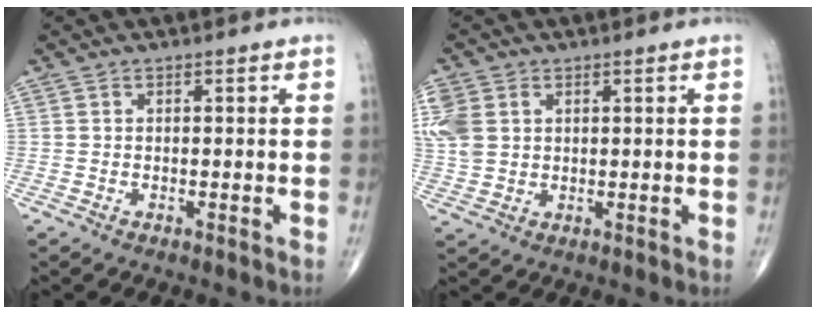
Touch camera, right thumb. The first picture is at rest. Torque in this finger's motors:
{"motor_torque": [0.10, 0.14, 0.61, 0.40, 0.06]}